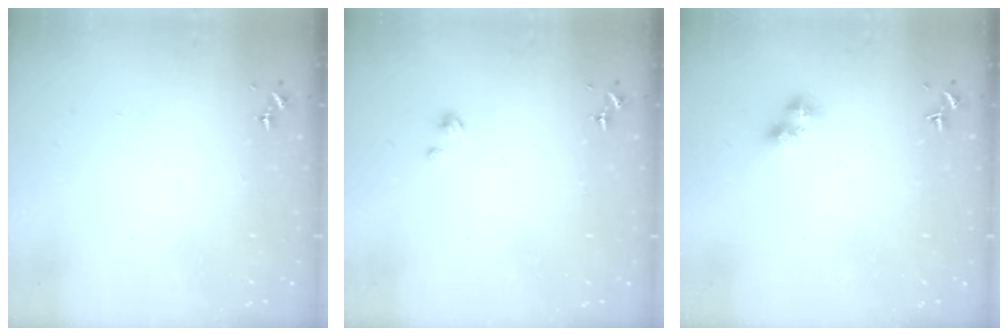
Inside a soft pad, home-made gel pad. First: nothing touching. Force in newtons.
{"total": 0.8, "press": 0.8, "slide": 0.2}
{"total": 4.7, "press": 4.6, "slide": 0.8}